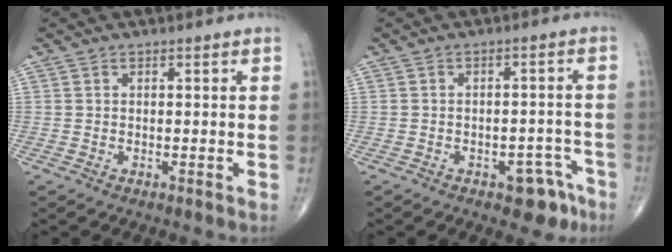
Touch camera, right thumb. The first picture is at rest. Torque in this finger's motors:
{"motor_torque": [2.37, 1.99, 0.26, -0.83, -0.07]}